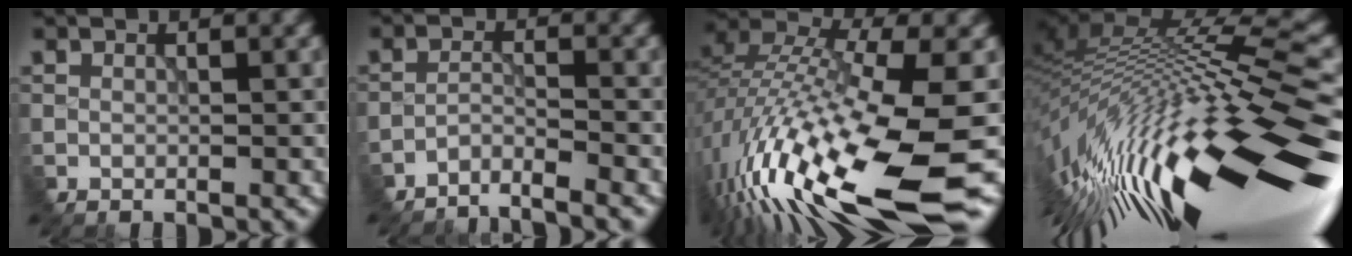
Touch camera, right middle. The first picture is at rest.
{"total": 2.9, "force": [-2.8, 0.1, 0.8], "torque": [-0.012, 0.003, -0.062]}
{"total": 16.6, "force": [-6.3, 4.2, 14.8], "torque": [-0.306, -0.004, -0.114]}
{"total": 17.3, "force": [-3.2, 4.3, 16.5], "torque": [-0.286, -0.012, -0.059]}